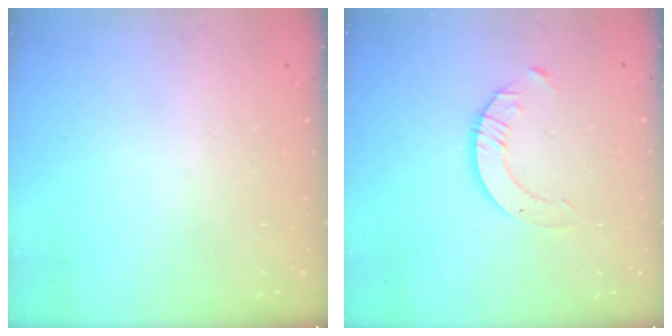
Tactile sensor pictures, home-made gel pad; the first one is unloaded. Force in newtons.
{"total": 3.3, "press": 3.3, "slide": 0.3}